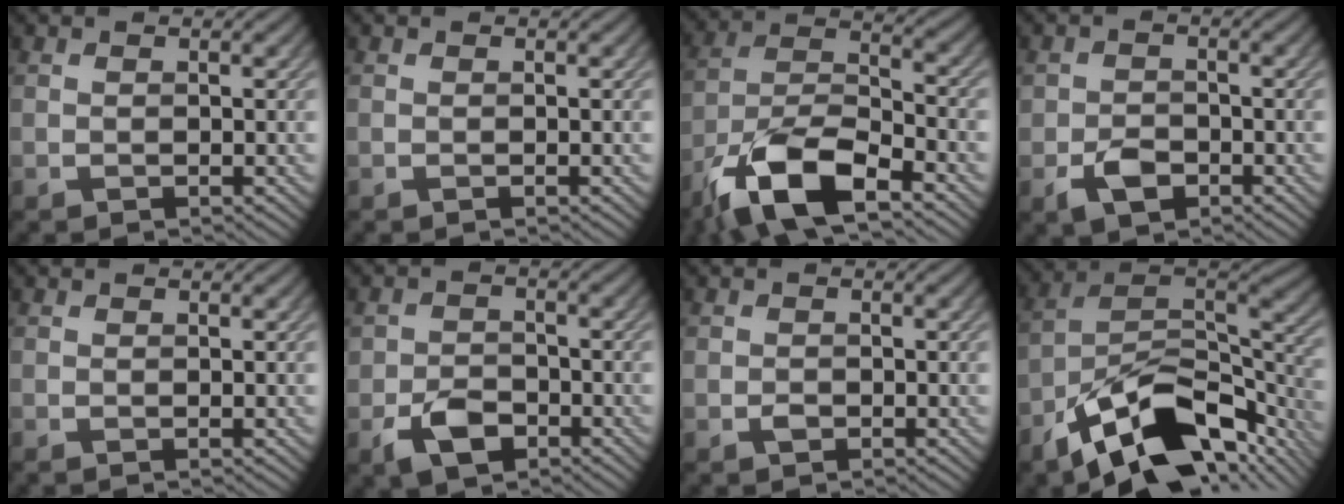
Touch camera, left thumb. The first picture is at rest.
{"total": 0.0}
{"total": 12.8, "force": [-8.2, 4.7, 8.6], "torque": [-0.169, -0.007, -0.170]}
{"total": 3.5, "force": [-1.8, 2.3, 1.9], "torque": [-0.037, -0.006, -0.036]}
{"total": 0.0}
{"total": 4.6, "force": [-2.5, 3.0, 2.6], "torque": [-0.050, -0.005, -0.051]}
{"total": 1.1, "force": [-0.5, 0.8, 0.5], "torque": [-0.008, -0.002, -0.012]}
{"total": 16.6, "force": [-10.1, 7.9, 10.6], "torque": [-0.197, -0.025, -0.164]}